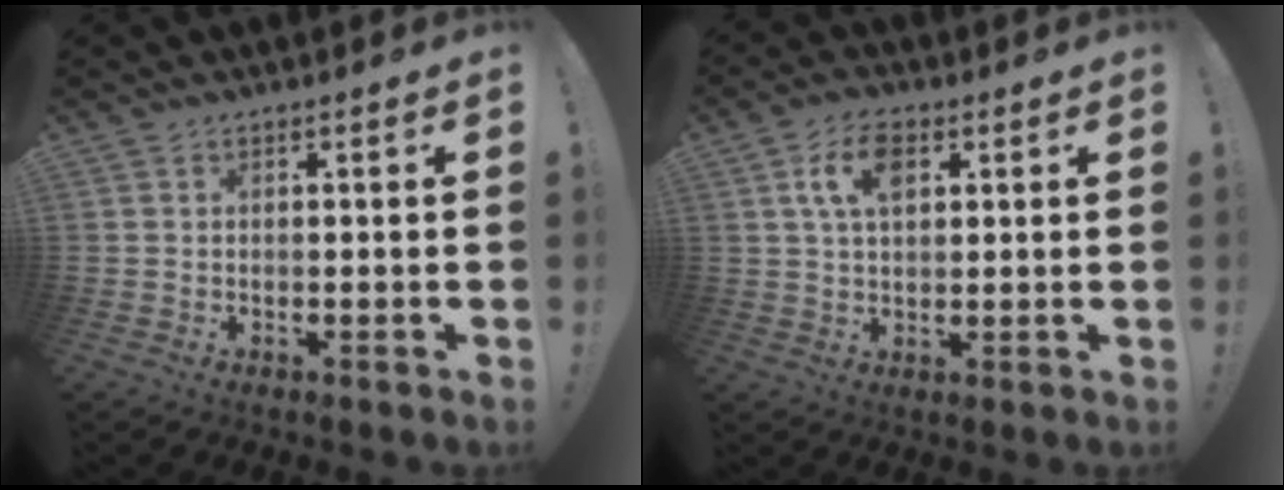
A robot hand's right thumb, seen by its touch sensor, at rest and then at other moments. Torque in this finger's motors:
{"motor_torque": [-0.16, 0.26, 0.05, 0.05, 0.00]}